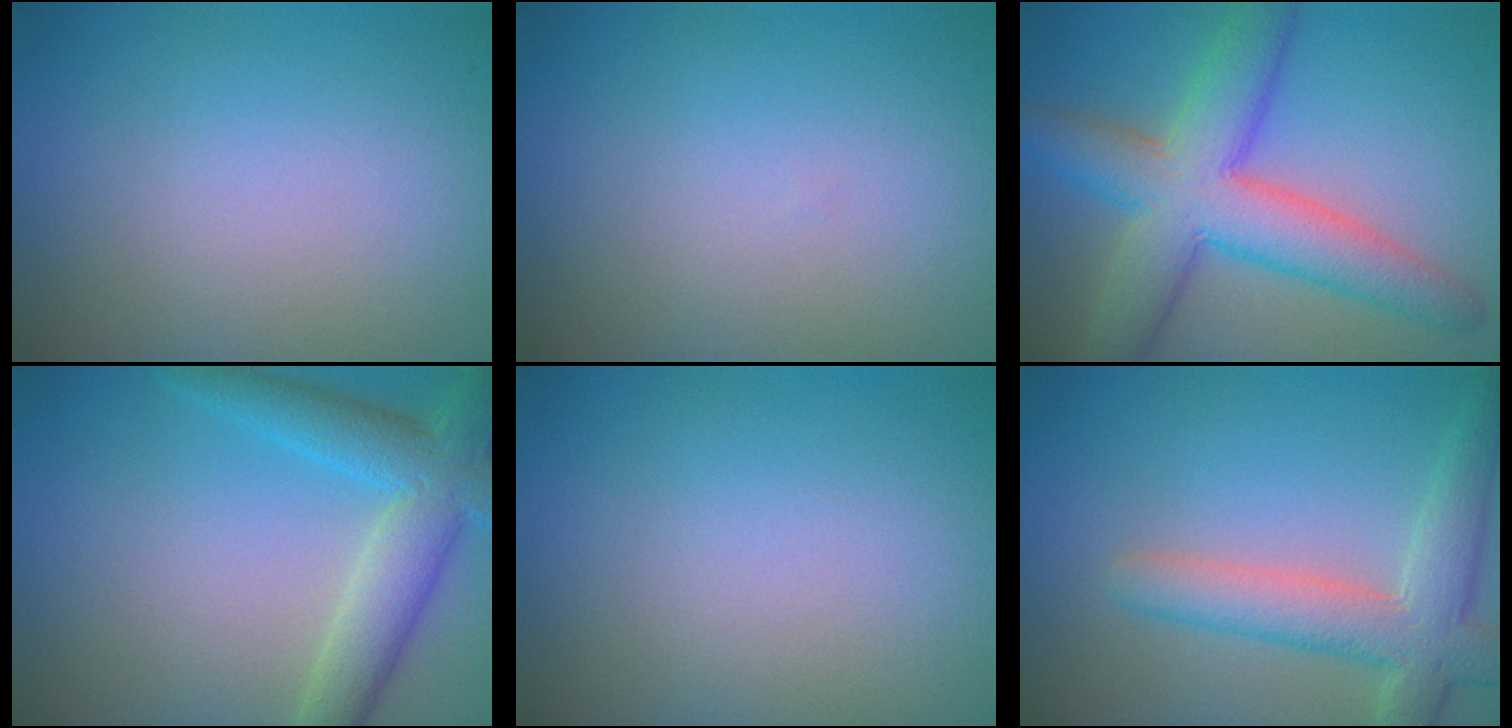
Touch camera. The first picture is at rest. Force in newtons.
{"total": 0.0}
{"total": 8.1, "press": 8.1, "slide": 0.4}
{"total": 5.7, "press": 5.7, "slide": 0.1}
{"total": 0.0}
{"total": 5.1, "press": 5.0, "slide": 0.5}